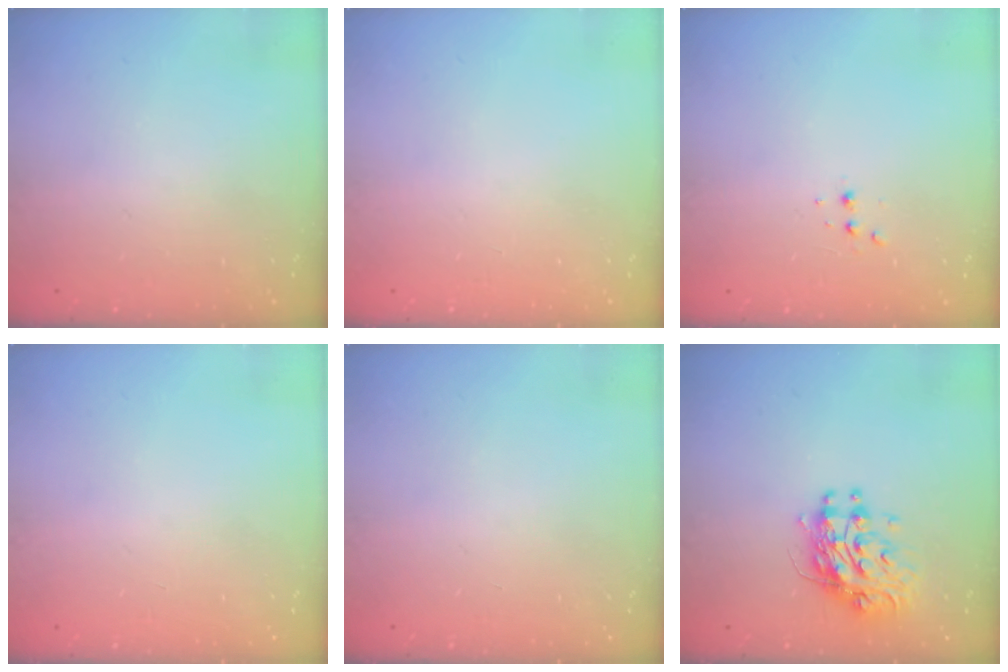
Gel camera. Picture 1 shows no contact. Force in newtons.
{"total": 0.0}
{"total": 3.1, "press": 3.0, "slide": 0.6}
{"total": 0.0}
{"total": 0.0}
{"total": 10.7, "press": 10.7, "slide": 0.9}